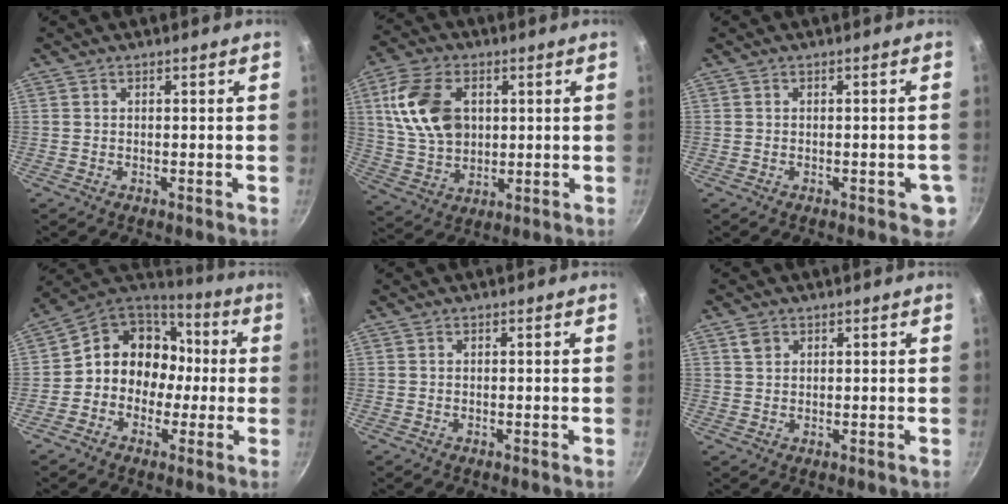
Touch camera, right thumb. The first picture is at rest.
{"total": 14.7, "force": [3.3, 10.1, 10.2], "torque": [-0.177, -0.003, 0.069]}
{"total": 3.6, "force": [-1.3, 1.8, 2.9], "torque": [-0.018, 0.006, -0.015]}
{"total": 14.0, "force": [-0.6, 12.2, 6.8], "torque": [-0.054, 0.049, -0.028]}
{"total": 0.0}
{"total": 2.1, "force": [1.1, 1.5, 1.0], "torque": [-0.012, 0.000, 0.021]}